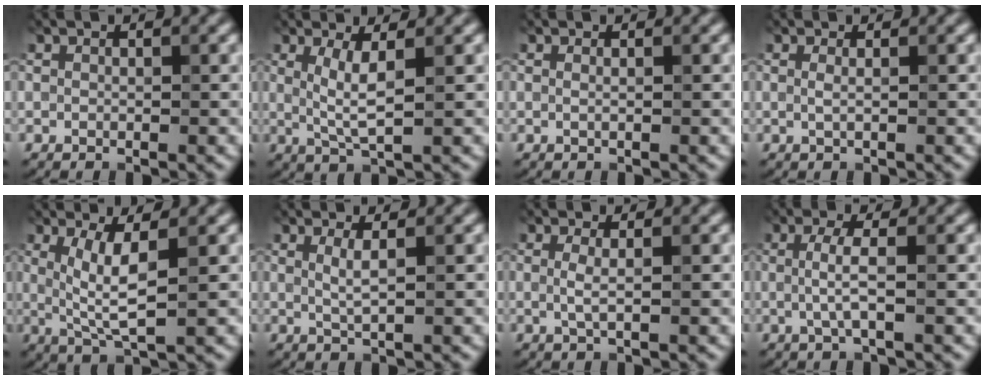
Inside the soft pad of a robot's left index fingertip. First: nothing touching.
{"total": 3.0, "force": [0.6, 0.4, 3.0], "torque": [-0.064, -0.004, 0.015]}
{"total": 0.5, "force": [0.1, 0.1, 0.5], "torque": [-0.006, 0.002, -0.002]}
{"total": 0.9, "force": [0.1, 0.1, 0.8], "torque": [-0.013, 0.003, -0.001]}
{"total": 4.3, "force": [0.6, 0.7, 4.2], "torque": [-0.087, -0.004, 0.018]}
{"total": 1.8, "force": [0.5, 0.3, 1.7], "torque": [-0.030, -0.001, 0.007]}
{"total": 1.4, "force": [0.1, 0.2, 1.4], "torque": [-0.029, 0.000, -0.001]}
{"total": 2.5, "force": [0.0, 0.3, 2.5], "torque": [-0.053, 0.001, -0.002]}